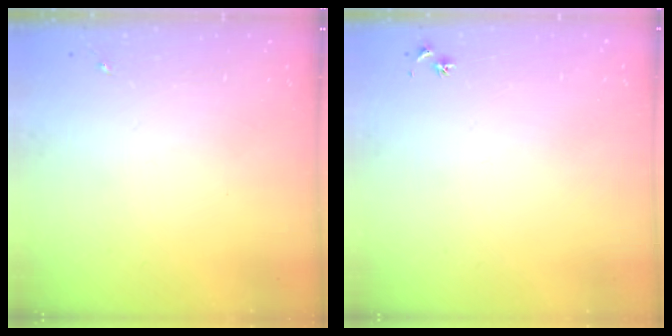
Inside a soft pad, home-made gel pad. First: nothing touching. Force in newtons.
{"total": 3.0, "press": 2.9, "slide": 0.3}